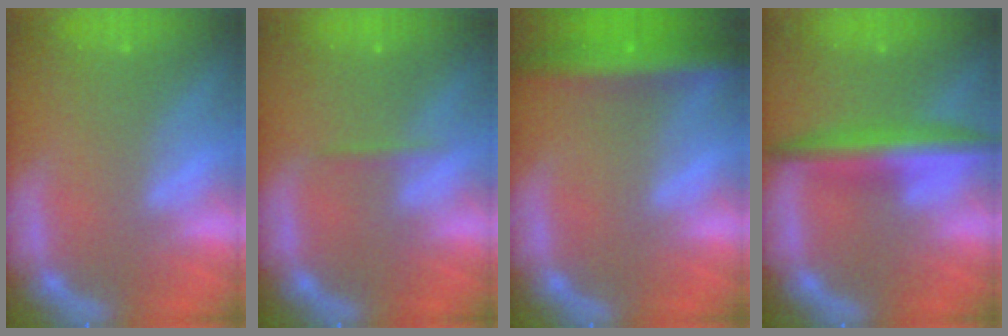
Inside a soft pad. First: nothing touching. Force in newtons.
{"total": 0.9}
{"total": 6.4}
{"total": 5.5}